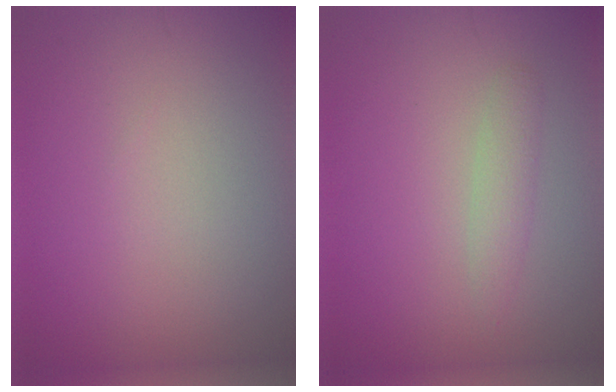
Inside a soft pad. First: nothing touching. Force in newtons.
{"total": 1.6, "press": 1.6, "slide": 0.0}